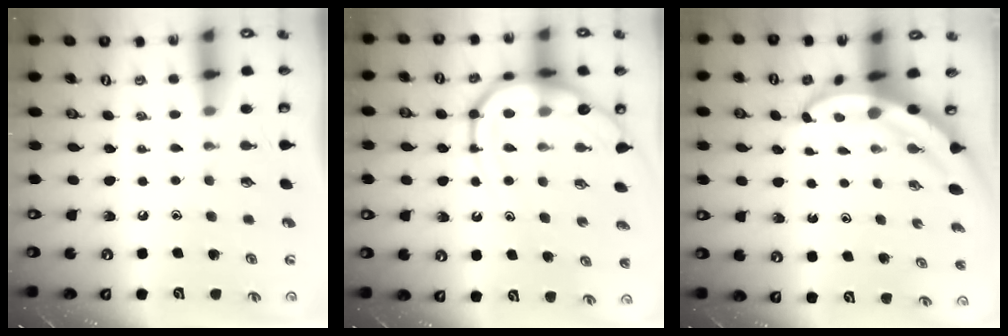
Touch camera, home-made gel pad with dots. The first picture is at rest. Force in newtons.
{"total": 11.8, "press": 11.7, "slide": 1.1}
{"total": 4.9, "press": 4.8, "slide": 0.6}